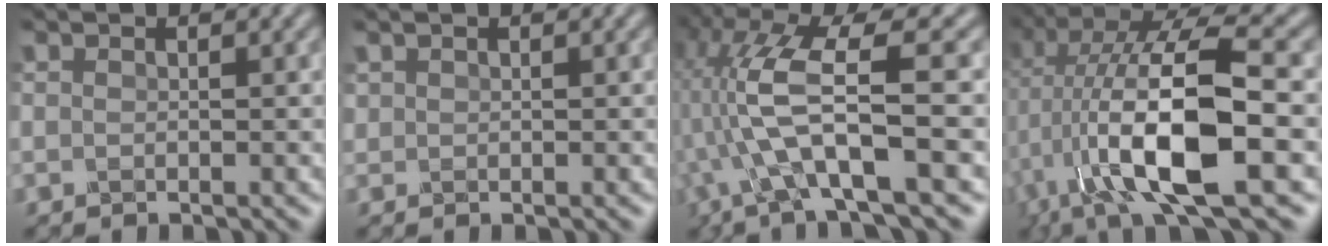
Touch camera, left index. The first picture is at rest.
{"total": 0.5, "force": [0.1, 0.4, -0.3], "torque": [0.010, 0.000, 0.000]}
{"total": 9.5, "force": [-0.5, 2.2, 9.3], "torque": [-0.192, 0.012, -0.009]}
{"total": 12.2, "force": [-0.7, 4.3, 11.4], "torque": [-0.219, 0.011, -0.018]}